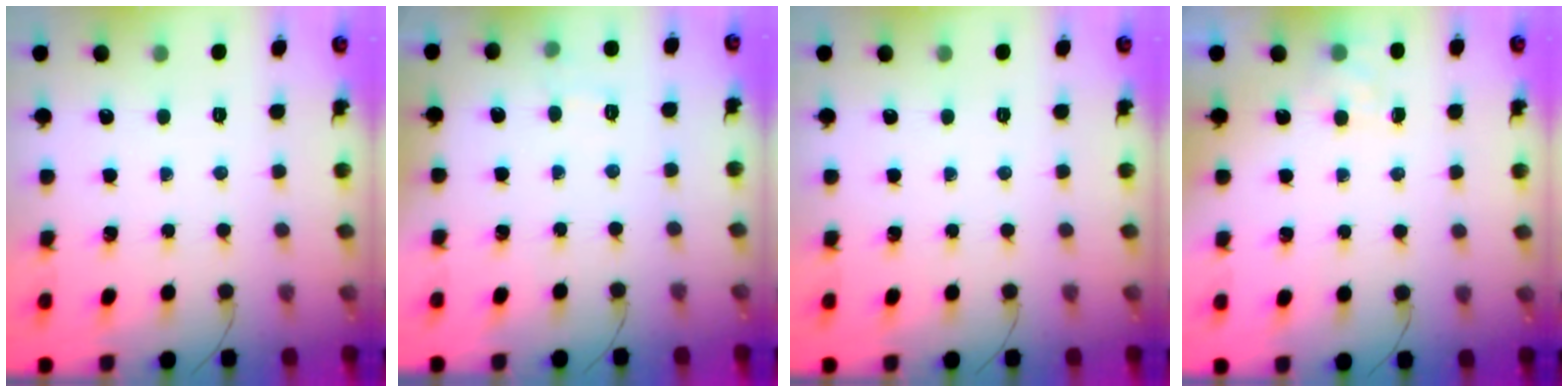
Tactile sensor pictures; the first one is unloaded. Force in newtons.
{"total": 6.1, "press": 5.9, "slide": 1.5}
{"total": 0.0}
{"total": 4.4, "press": 4.2, "slide": 1.4}